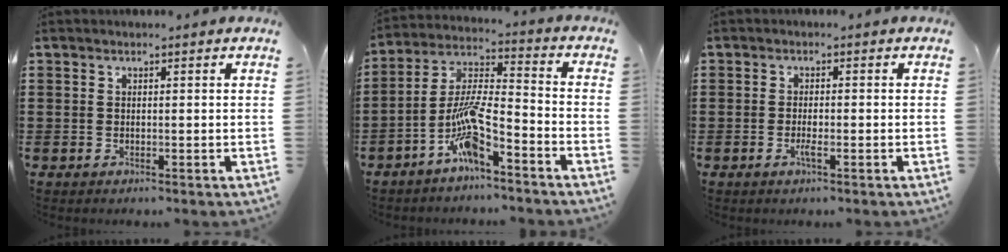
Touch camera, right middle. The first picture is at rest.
{"total": 8.9, "force": [-5.9, 1.2, 6.5], "torque": [-0.158, -0.015, -0.123]}
{"total": 1.6, "force": [-0.7, 0.3, 1.4], "torque": [-0.035, -0.002, -0.015]}